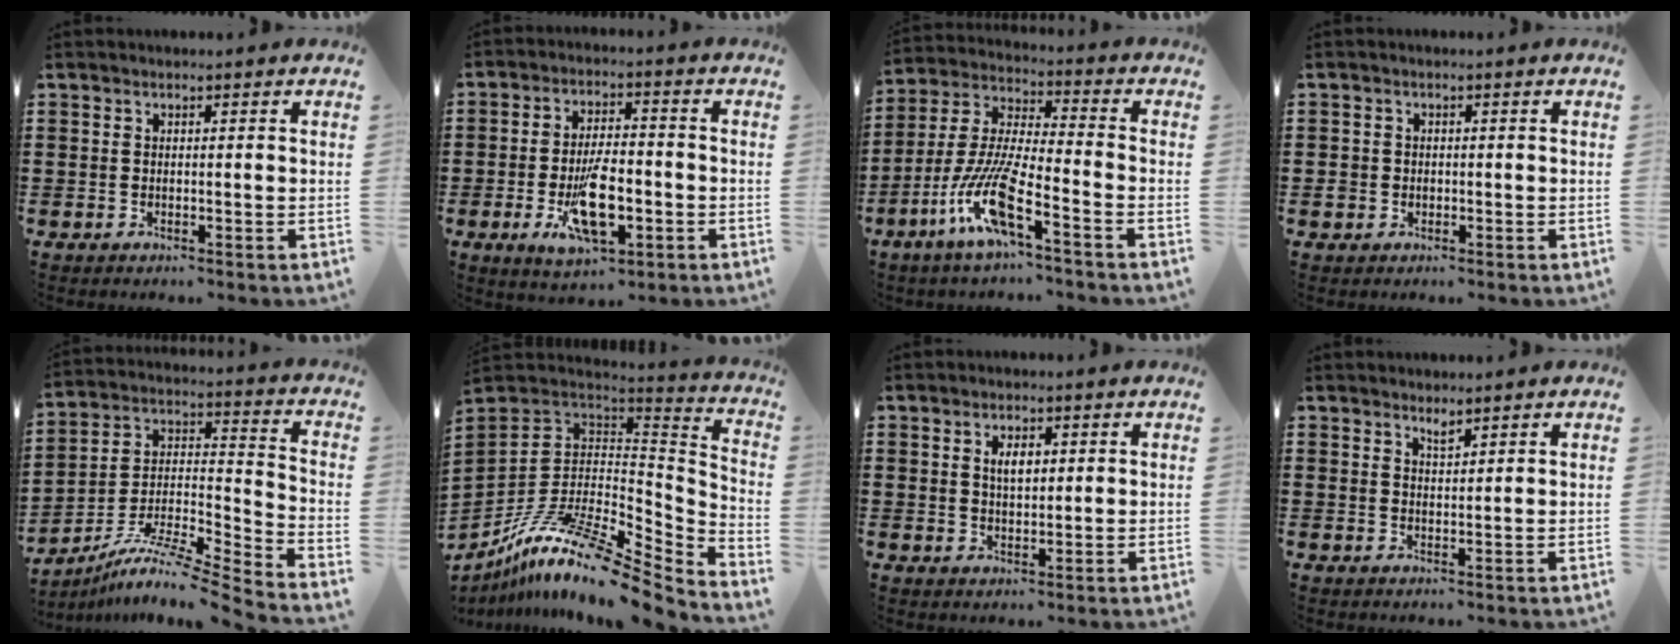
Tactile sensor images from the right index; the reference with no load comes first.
{"total": 9.8, "force": [-3.0, 4.0, 8.4], "torque": [-0.151, -0.006, -0.048]}
{"total": 11.0, "force": [-6.6, 1.0, 8.8], "torque": [-0.209, -0.022, -0.135]}
{"total": 1.5, "force": [-0.4, 1.4, 0.3], "torque": [-0.010, 0.003, -0.011]}
{"total": 9.1, "force": [-7.6, 0.3, 4.9], "torque": [-0.078, 0.000, -0.152]}
{"total": 15.1, "force": [-10.1, 3.9, 10.5], "torque": [-0.200, 0.024, -0.185]}
{"total": 3.0, "force": [0.9, 1.4, 2.5], "torque": [-0.044, 0.003, 0.013]}
{"total": 1.5, "force": [1.4, 0.3, 0.4], "torque": [-0.010, 0.003, 0.026]}